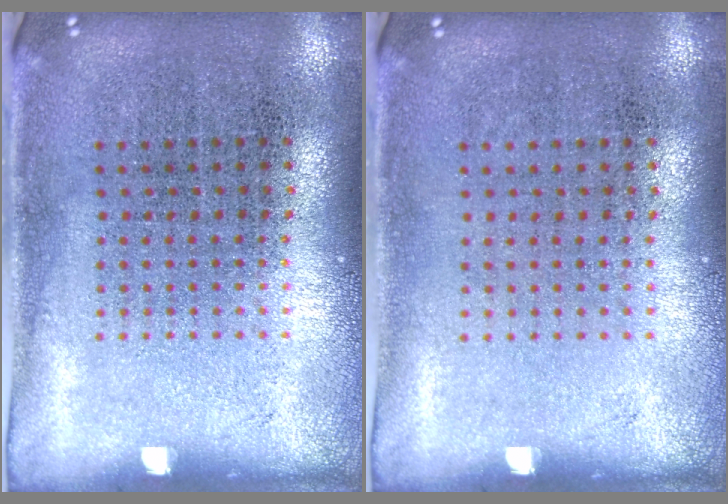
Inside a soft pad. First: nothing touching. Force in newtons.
{"total": 0.0}